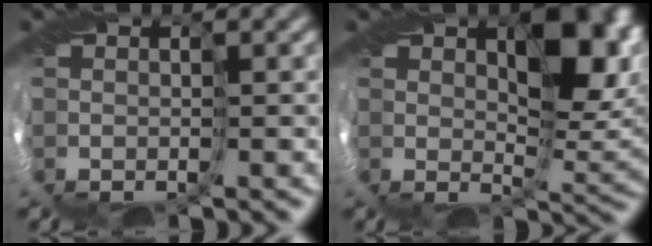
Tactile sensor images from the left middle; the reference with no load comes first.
{"total": 8.0, "force": [2.2, 4.2, 6.4], "torque": [-0.095, -0.004, 0.032]}